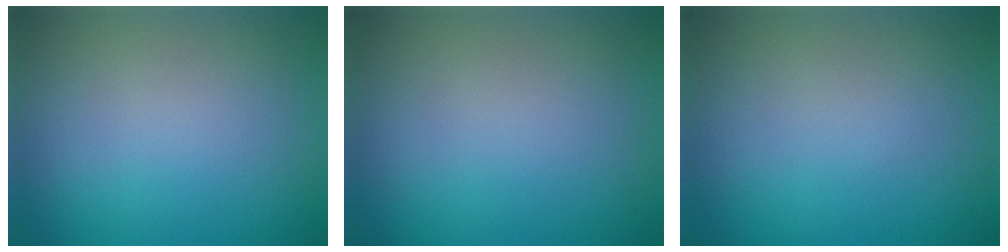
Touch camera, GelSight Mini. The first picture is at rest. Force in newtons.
{"total": 0.0}
{"total": 0.0}